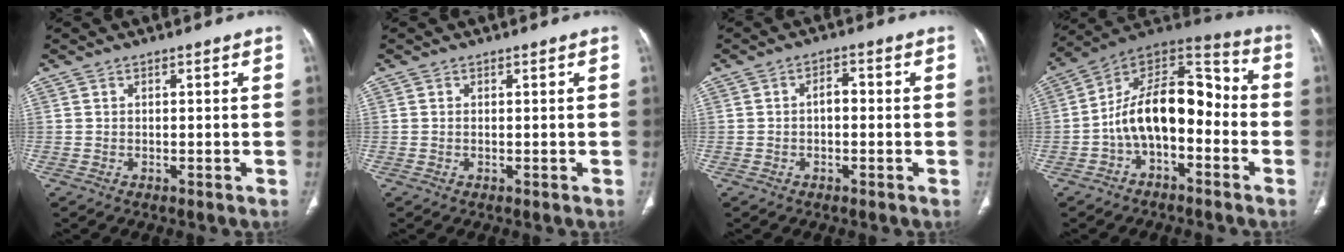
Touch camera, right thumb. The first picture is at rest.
{"total": 0.0}
{"total": 2.8, "force": [-0.4, 1.6, 2.2], "torque": [-0.029, 0.012, -0.011]}
{"total": 16.7, "force": [-3.2, 9.6, 13.3], "torque": [-0.189, 0.074, -0.065]}